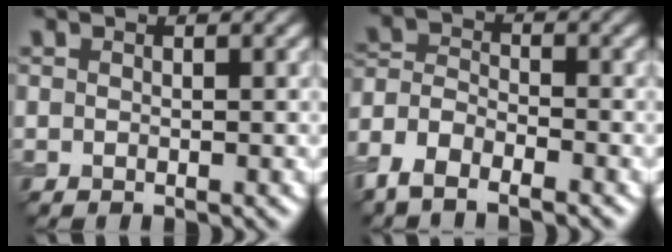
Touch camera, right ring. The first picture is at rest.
{"total": 4.8, "force": [-3.5, 2.1, 2.6], "torque": [-0.053, -0.001, -0.077]}